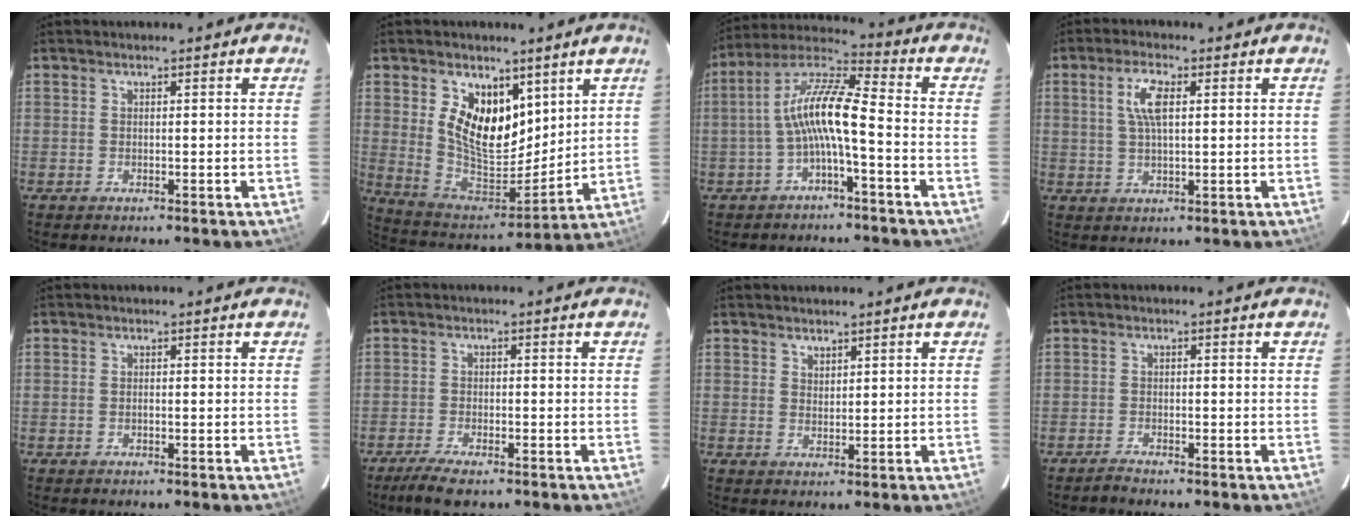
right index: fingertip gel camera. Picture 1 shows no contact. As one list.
[{"total": 14.4, "force": [6.2, 8.6, 9.8], "torque": [-0.181, -0.005, 0.127]}, {"total": 10.2, "force": [-2.6, 1.6, 9.7], "torque": [-0.207, 0.022, -0.053]}, {"total": 5.4, "force": [1.6, 1.9, 4.8], "torque": [-0.094, 0.008, 0.030]}, {"total": 0.0}, {"total": 5.6, "force": [-4.3, 1.4, 3.3], "torque": [-0.086, -0.012, -0.081]}, {"total": 1.7, "force": [1.4, 0.8, 0.3], "torque": [-0.001, 0.001, 0.026]}, {"total": 1.6, "force": [-1.6, 0.1, 0.2], "torque": [-0.013, -0.002, -0.030]}]